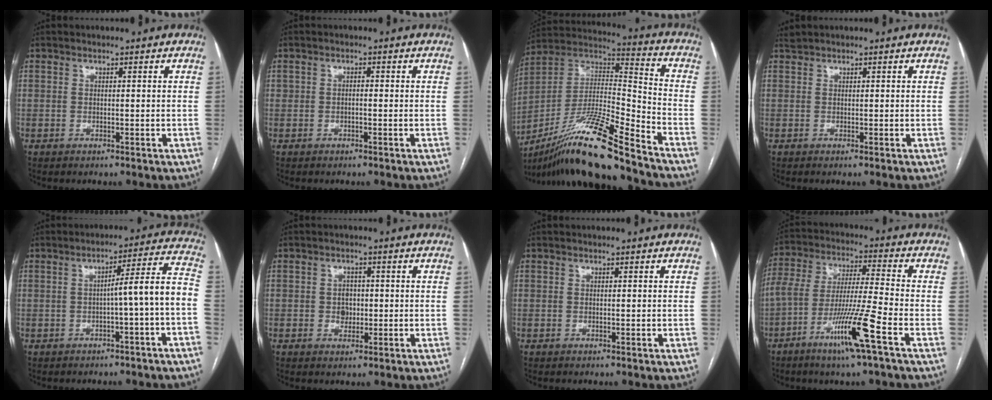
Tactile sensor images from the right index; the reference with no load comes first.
{"total": 0.8, "force": [-0.1, 0.5, 0.7], "torque": [-0.016, 0.006, 0.000]}
{"total": 19.8, "force": [-14.8, 0.4, 13.2], "torque": [-0.263, -0.010, -0.272]}
{"total": 0.8, "force": [0.7, -0.1, 0.4], "torque": [-0.012, 0.014, 0.016]}
{"total": 8.0, "force": [-2.2, -0.9, 7.7], "torque": [-0.098, 0.024, -0.030]}
{"total": 2.6, "force": [-0.1, 2.2, 1.5], "torque": [-0.017, 0.005, 0.000]}
{"total": 0.0}
{"total": 12.9, "force": [-6.6, -0.7, 11.0], "torque": [-0.222, -0.014, -0.125]}